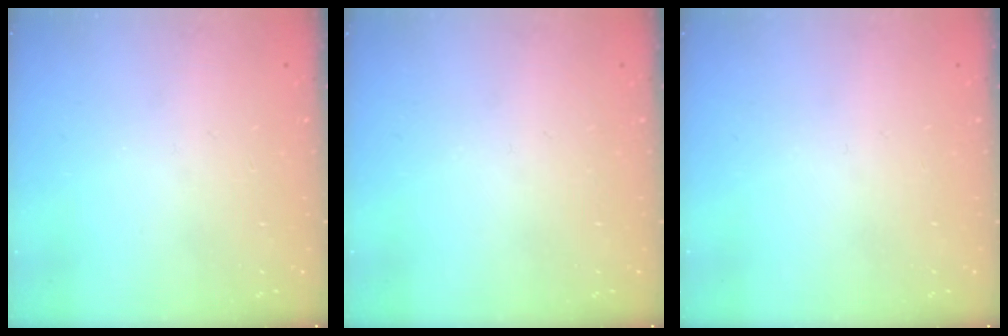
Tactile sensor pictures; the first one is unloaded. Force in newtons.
{"total": 0.0}
{"total": 0.0}